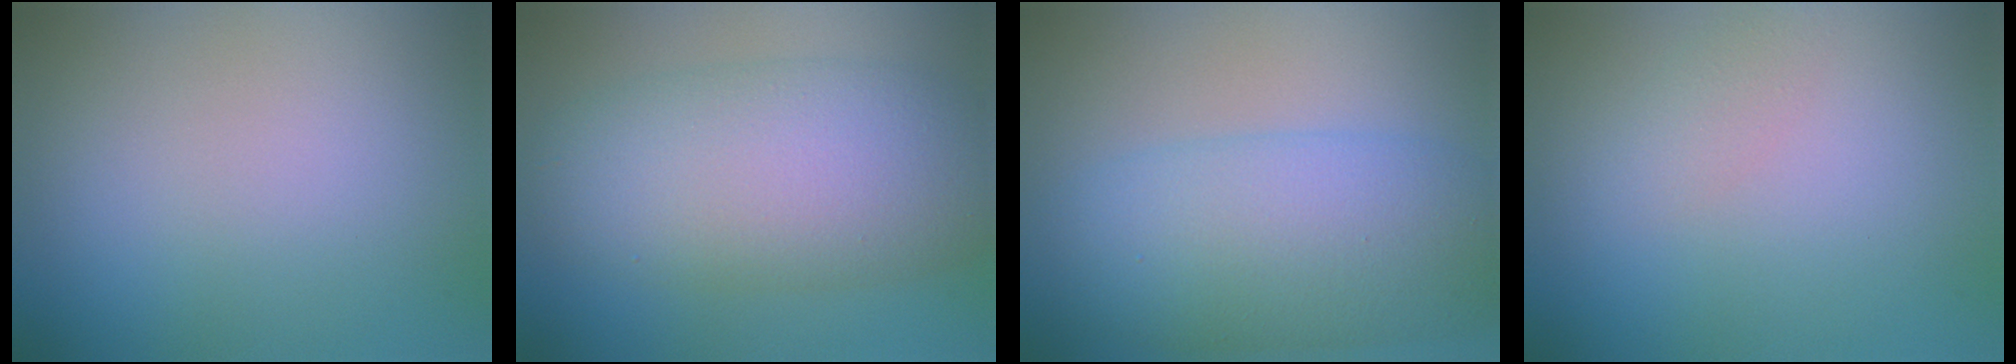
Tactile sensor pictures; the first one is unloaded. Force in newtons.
{"total": 9.6, "press": 9.6, "slide": 0.1}
{"total": 8.4, "press": 8.4, "slide": 0.2}
{"total": 1.1, "press": 1.1, "slide": 0.1}